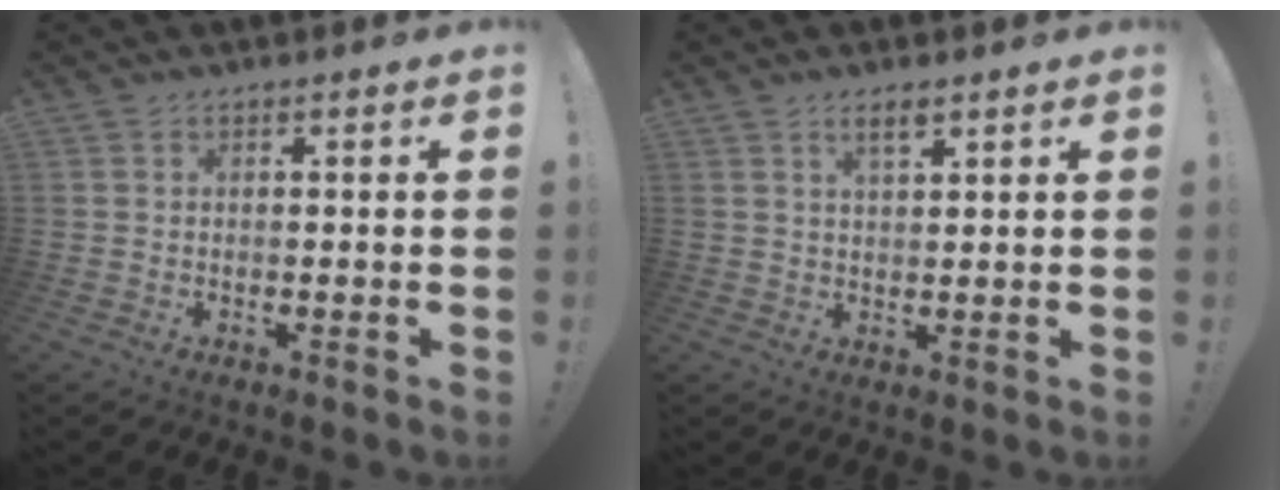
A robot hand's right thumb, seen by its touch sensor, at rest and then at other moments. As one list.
[{"total": 3.6, "force": [2.2, 1.2, 2.5], "torque": [-0.039, -0.008, 0.036]}]